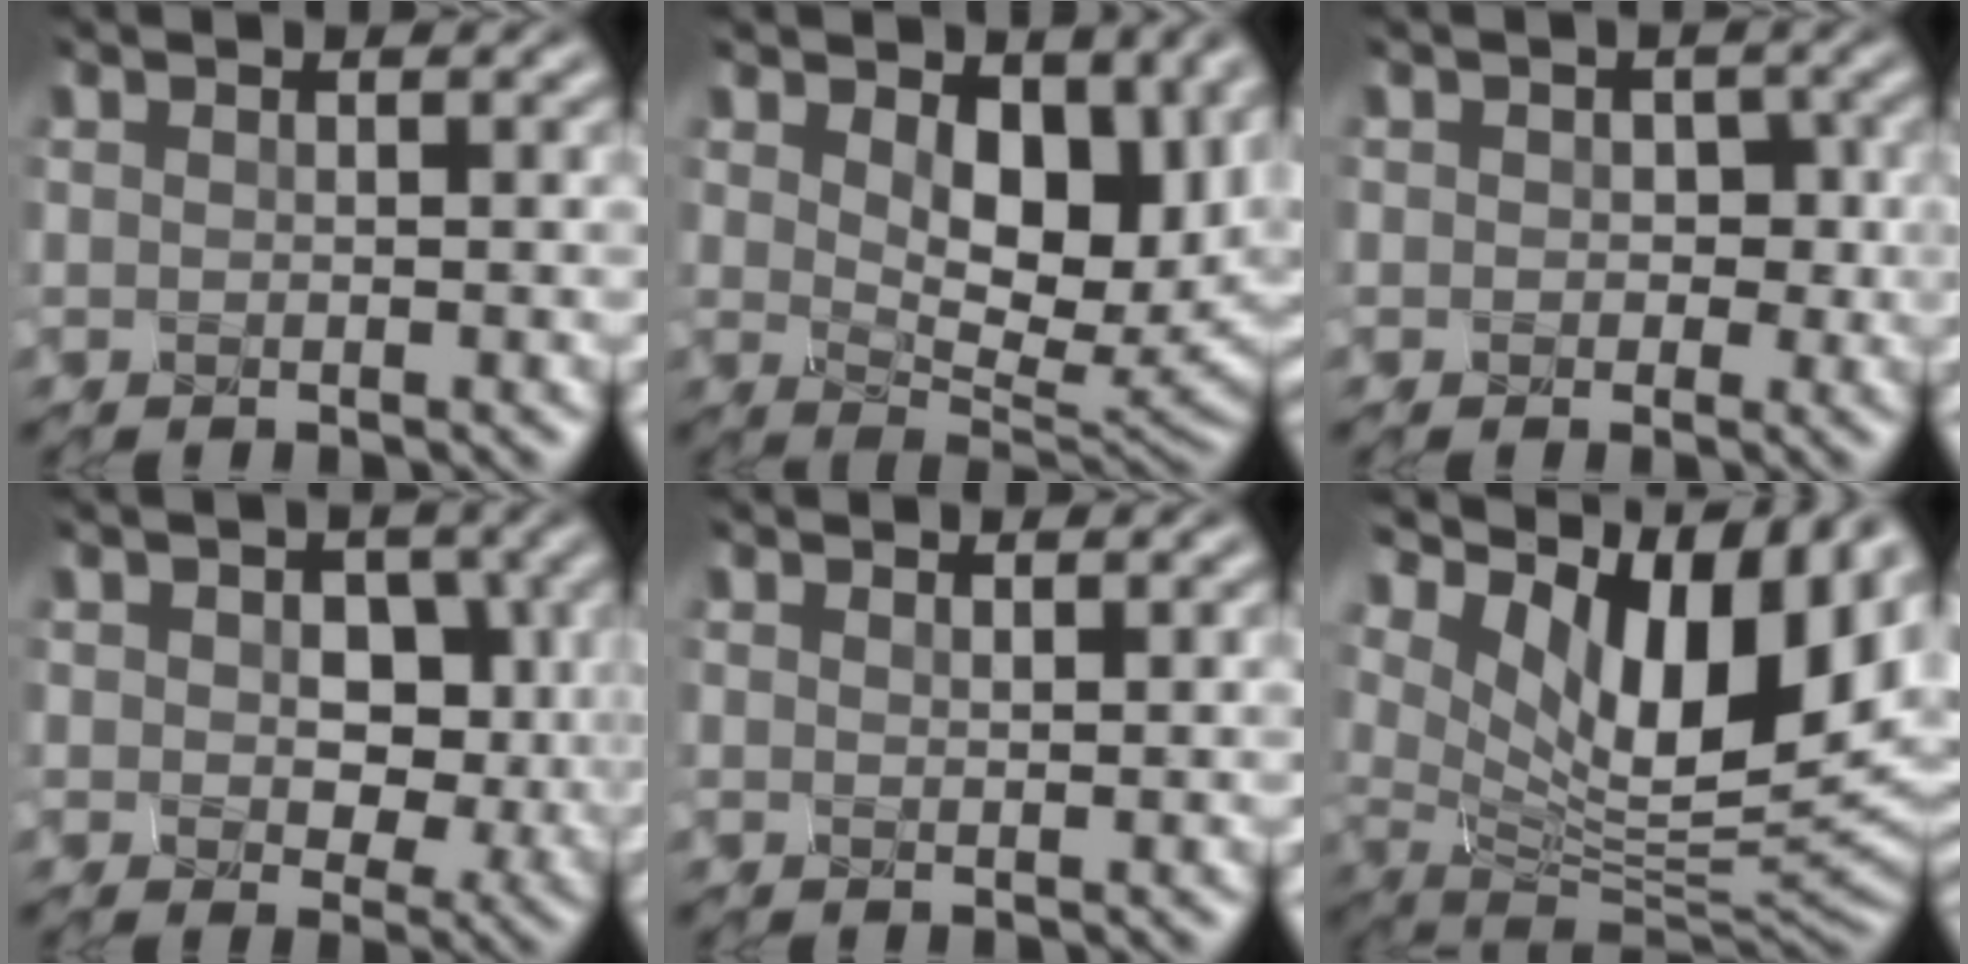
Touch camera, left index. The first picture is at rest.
{"total": 11.3, "force": [4.2, 6.3, 8.3], "torque": [-0.142, 0.006, 0.067]}
{"total": 2.9, "force": [-0.6, 2.4, 1.5], "torque": [-0.045, -0.003, -0.003]}
{"total": 6.1, "force": [0.2, 4.5, 4.1], "torque": [-0.091, -0.013, 0.006]}
{"total": 0.0}
{"total": 15.3, "force": [4.6, 7.8, 12.4], "torque": [-0.236, 0.022, 0.078]}